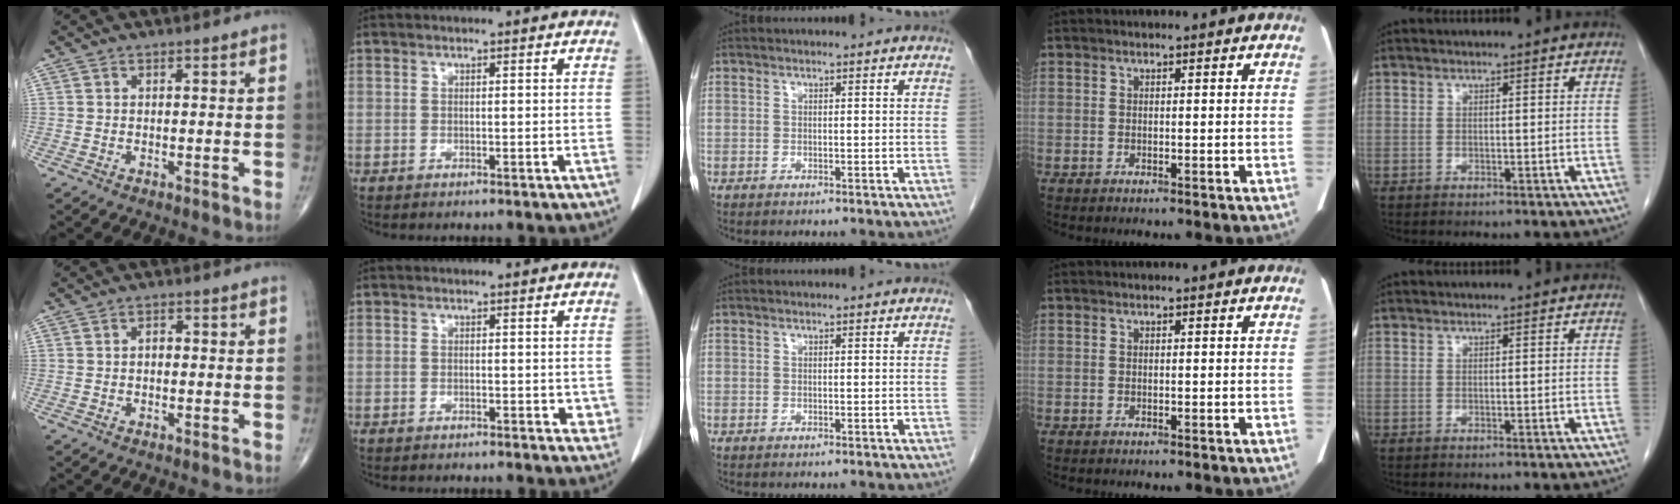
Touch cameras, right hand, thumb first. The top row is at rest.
{"thumb": {"total": 1.4, "force": [-0.1, 0.9, 1.0], "torque": [-0.012, 0.005, -0.003]}, "index": {"total": 2.2, "force": [-0.3, 1.3, 1.8], "torque": [-0.010, 0.001, -0.004]}}